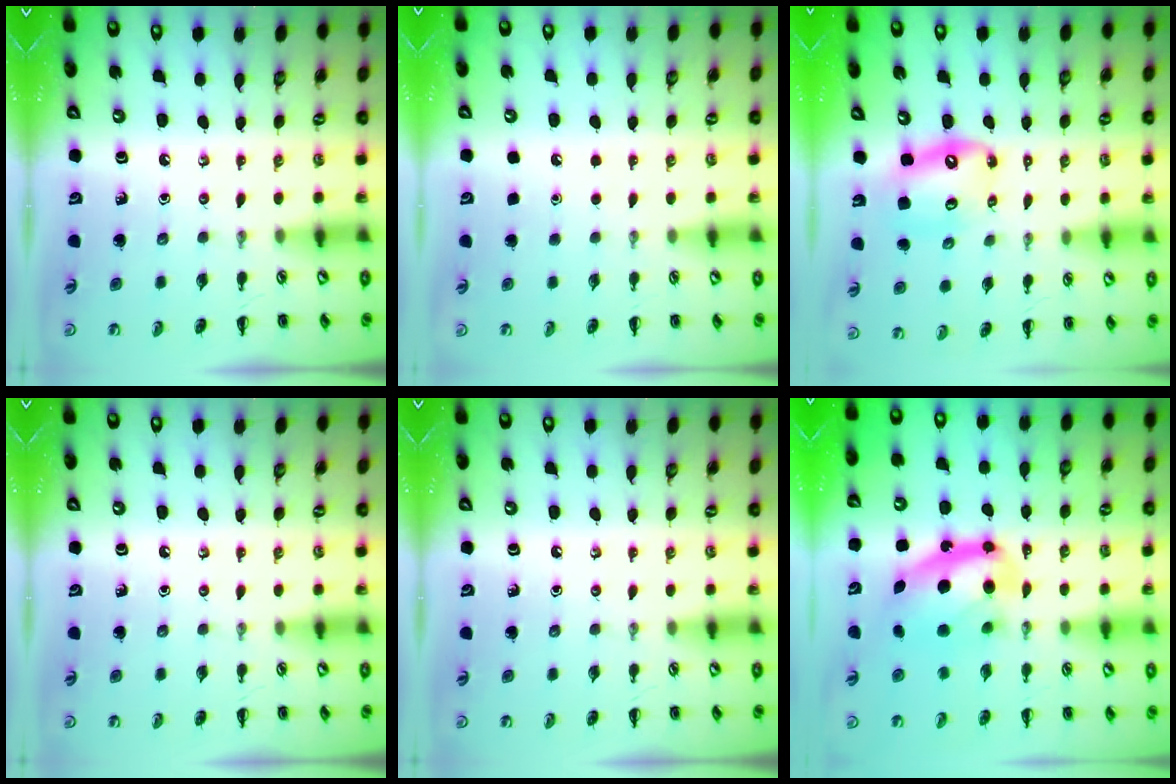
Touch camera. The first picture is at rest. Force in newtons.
{"total": 1.6, "press": 1.5, "slide": 0.1}
{"total": 12.3, "press": 11.9, "slide": 3.2}
{"total": 0.0}
{"total": 0.0}
{"total": 11.4, "press": 11.1, "slide": 2.6}